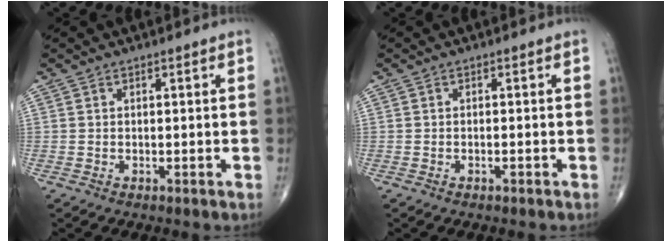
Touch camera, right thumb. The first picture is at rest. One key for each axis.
{"total": 0.6, "fx": -0.4, "fy": 0.1, "fz": 0.4, "tx": -0.008, "ty": 0.005, "tz": -0.006}